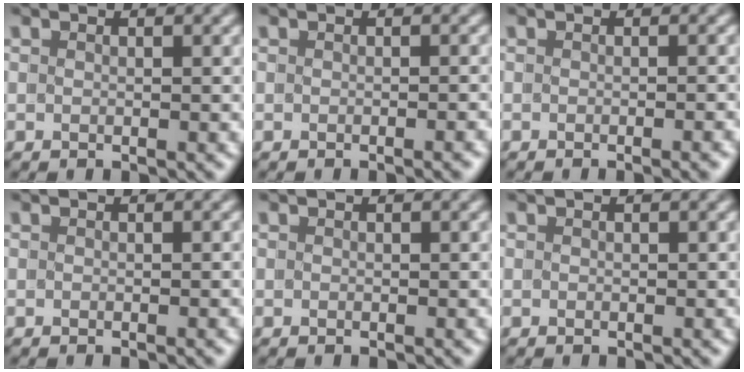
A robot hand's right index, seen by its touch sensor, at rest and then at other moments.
{"total": 0.9, "force": [-0.7, 0.1, 0.5], "torque": [0.002, 0.010, -0.015]}
{"total": 1.2, "force": [-1.0, 0.1, 0.7], "torque": [0.002, 0.011, -0.021]}
{"total": 0.0}
{"total": 0.0}
{"total": 0.0}